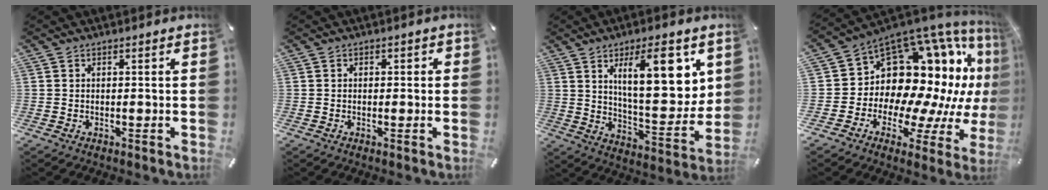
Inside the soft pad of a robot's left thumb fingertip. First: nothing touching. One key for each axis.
{"total": 1.1, "fx": -0.3, "fy": 0.8, "fz": 0.6, "tx": -0.012, "ty": 0.005, "tz": -0.008}
{"total": 18.4, "fx": 7.6, "fy": 7.1, "fz": 15.1, "tx": -0.209, "ty": -0.026, "tz": 0.112}
{"total": 16.7, "fx": 6.6, "fy": 11.5, "fz": 10.1, "tx": -0.131, "ty": -0.110, "tz": 0.129}